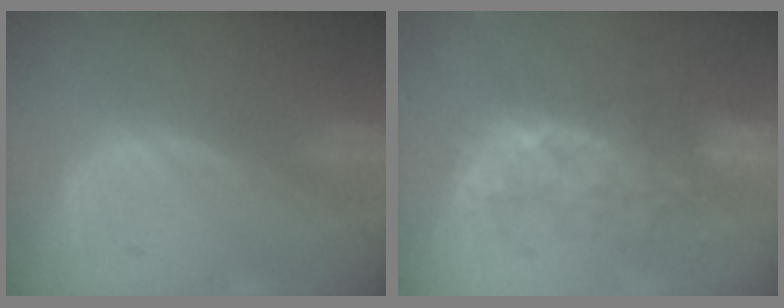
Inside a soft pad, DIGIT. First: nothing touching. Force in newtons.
{"total": 7.6, "press": 7.3, "slide": 2.3}